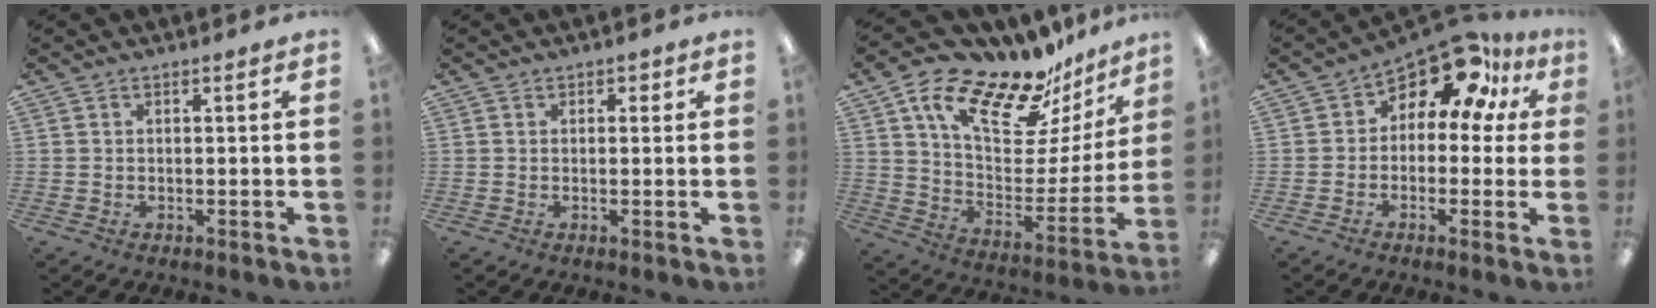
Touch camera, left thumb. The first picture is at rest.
{"total": 1.2, "force": [0.5, 1.0, 0.2], "torque": [0.003, 0.002, 0.006]}
{"total": 20.8, "force": [16.1, 7.7, 10.6], "torque": [-0.176, -0.120, 0.275]}
{"total": 11.9, "force": [7.8, 5.6, 7.0], "torque": [-0.112, -0.057, 0.137]}